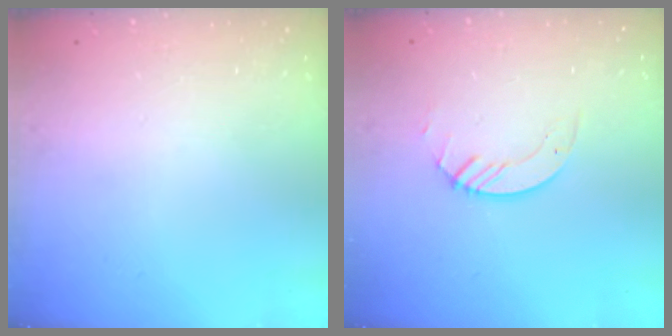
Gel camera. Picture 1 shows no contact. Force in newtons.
{"total": 3.7, "press": 3.7, "slide": 0.4}